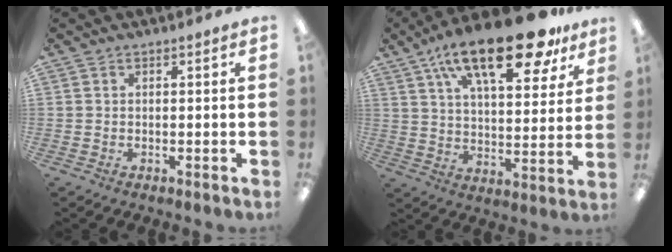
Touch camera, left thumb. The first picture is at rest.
{"total": 22.5, "force": [14.6, 8.3, 14.9], "torque": [-0.236, -0.072, 0.241]}